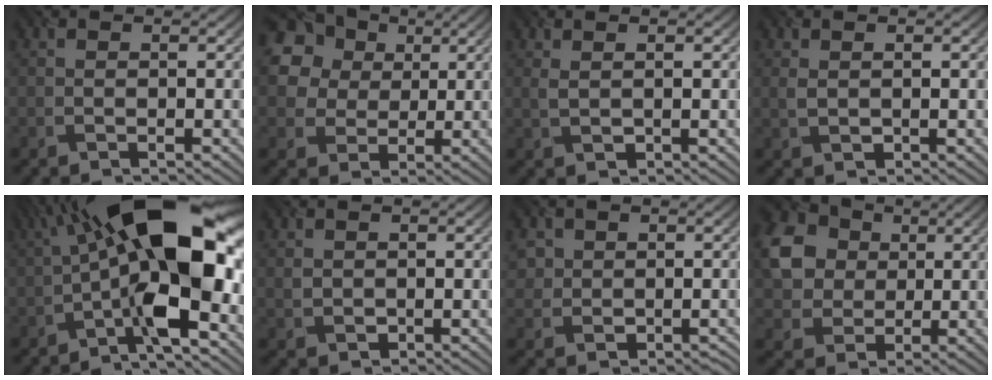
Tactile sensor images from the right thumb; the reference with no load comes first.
{"total": 17.7, "force": [7.3, 14.1, 7.6], "torque": [-0.224, 0.034, 0.118]}
{"total": 1.7, "force": [0.5, 0.9, 1.4], "torque": [-0.033, -0.001, 0.013]}
{"total": 1.7, "force": [0.2, 1.3, 1.2], "torque": [-0.027, -0.001, 0.006]}
{"total": 17.0, "force": [-1.3, 6.5, 15.7], "torque": [-0.249, 0.036, -0.038]}
{"total": 1.6, "force": [0.2, 1.4, 0.7], "torque": [-0.017, -0.004, 0.005]}
{"total": 4.3, "force": [0.7, 4.1, 1.2], "torque": [-0.025, 0.002, 0.001]}
{"total": 10.8, "force": [2.4, 8.9, 5.7], "torque": [-0.165, 0.012, 0.042]}